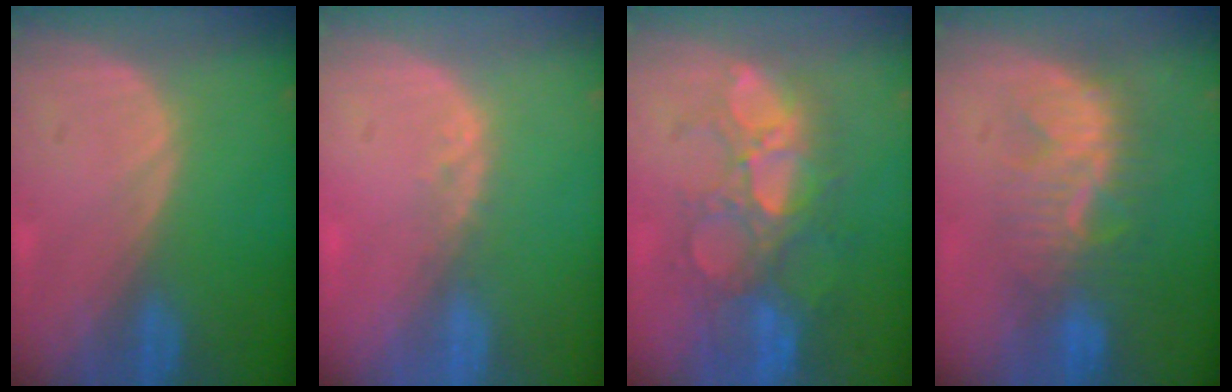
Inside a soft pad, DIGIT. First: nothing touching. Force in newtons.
{"total": 1.8, "press": 1.5, "slide": 1.0}
{"total": 10.9, "press": 9.5, "slide": 5.4}
{"total": 8.1, "press": 7.8, "slide": 2.2}